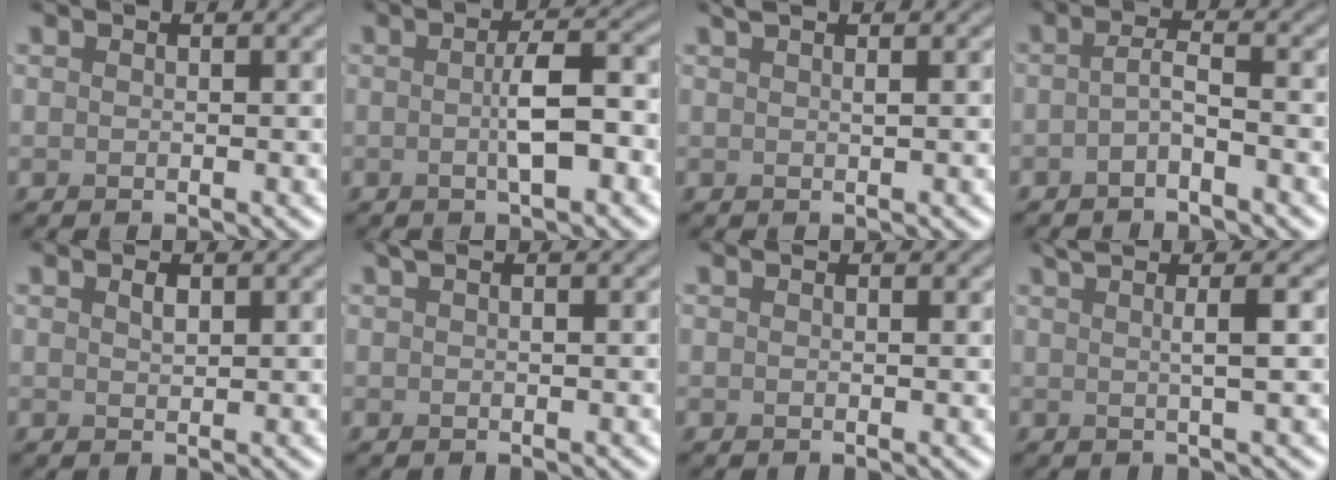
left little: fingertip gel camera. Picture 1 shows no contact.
{"total": 3.7, "force": [-0.5, 0.9, 3.6], "torque": [-0.061, 0.003, -0.009]}
{"total": 1.2, "force": [0.7, 0.3, 0.9], "torque": [-0.013, 0.003, 0.012]}
{"total": 1.5, "force": [-1.0, 0.2, 1.1], "torque": [-0.024, 0.005, -0.023]}
{"total": 0.7, "force": [0.5, 0.3, 0.4], "torque": [-0.012, -0.001, 0.011]}
{"total": 0.6, "force": [0.3, 0.2, 0.6], "torque": [-0.011, 0.006, 0.006]}
{"total": 0.0}
{"total": 3.5, "force": [1.2, 0.9, 3.1], "torque": [-0.038, 0.006, -0.001]}